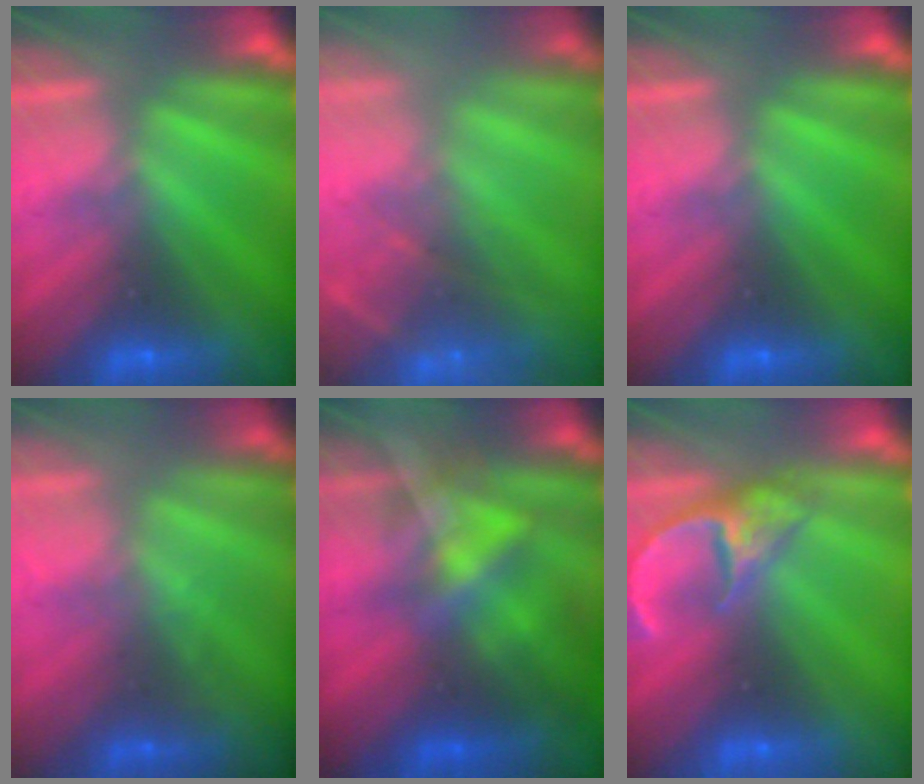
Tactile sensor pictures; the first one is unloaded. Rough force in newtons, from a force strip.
{"total": 7.4}
{"total": 0.0}
{"total": 1.4}
{"total": 4.6}
{"total": 4.7}